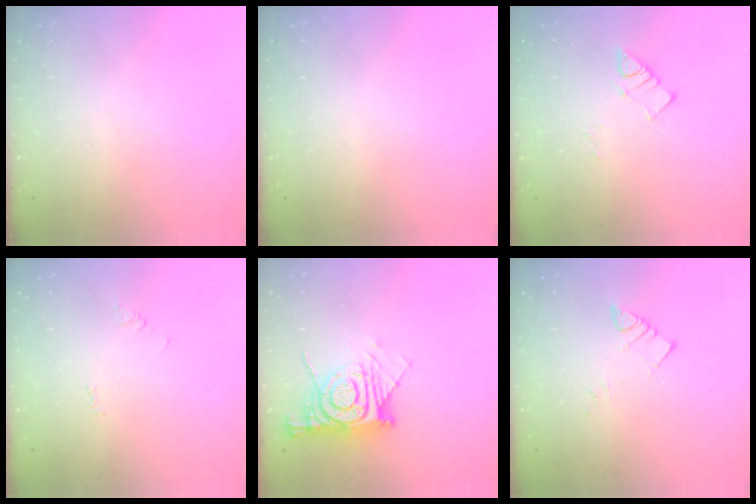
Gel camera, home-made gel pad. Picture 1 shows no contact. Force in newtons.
{"total": 0.0}
{"total": 4.4, "press": 4.3, "slide": 0.4}
{"total": 2.5, "press": 2.5, "slide": 0.4}
{"total": 12.1, "press": 12.0, "slide": 1.1}
{"total": 3.2, "press": 3.2, "slide": 0.2}